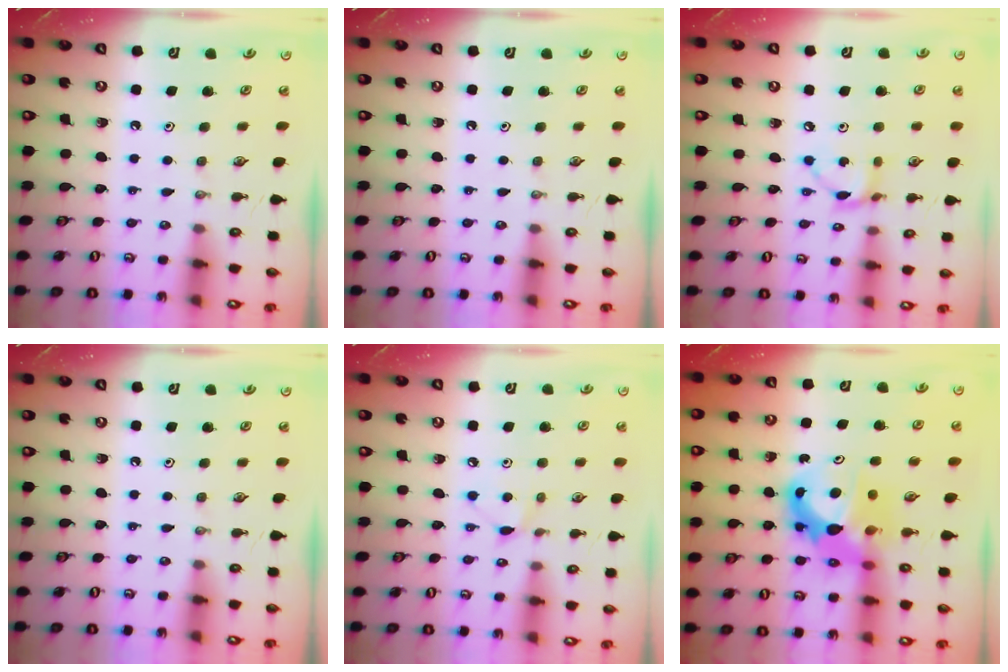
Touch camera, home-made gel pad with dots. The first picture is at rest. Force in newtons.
{"total": 0.0}
{"total": 5.9, "press": 5.9, "slide": 0.3}
{"total": 0.0}
{"total": 6.5, "press": 6.5, "slide": 0.6}
{"total": 10.5, "press": 10.4, "slide": 0.8}